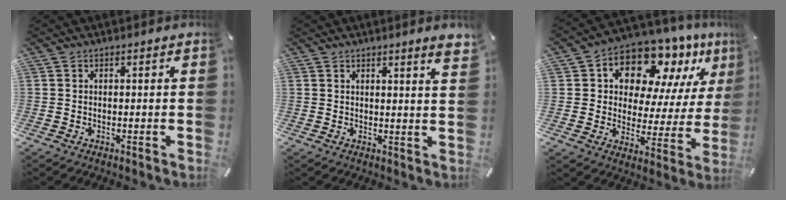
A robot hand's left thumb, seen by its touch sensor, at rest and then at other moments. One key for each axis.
{"total": 3.7, "fx": 2.7, "fy": 0.1, "fz": 2.5, "tx": -0.039, "ty": -0.013, "tz": 0.044}
{"total": 14.0, "fx": 10.5, "fy": 7.6, "fz": 5.3, "tx": -0.092, "ty": -0.090, "tz": 0.185}